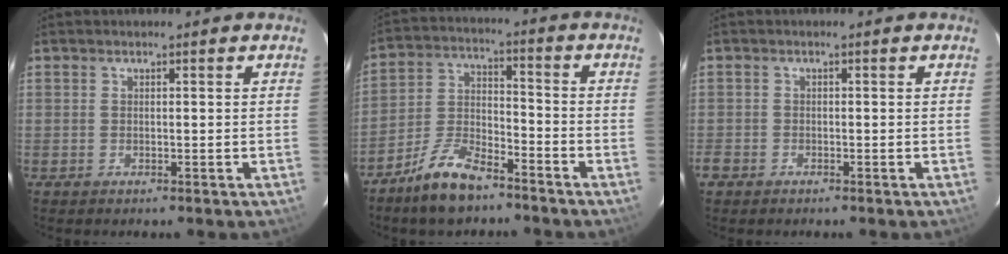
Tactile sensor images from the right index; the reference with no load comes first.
{"total": 10.6, "force": [-8.1, 3.6, 5.9], "torque": [-0.132, 0.009, -0.154]}
{"total": 1.8, "force": [-1.2, 1.2, 0.3], "torque": [-0.014, -0.001, -0.024]}